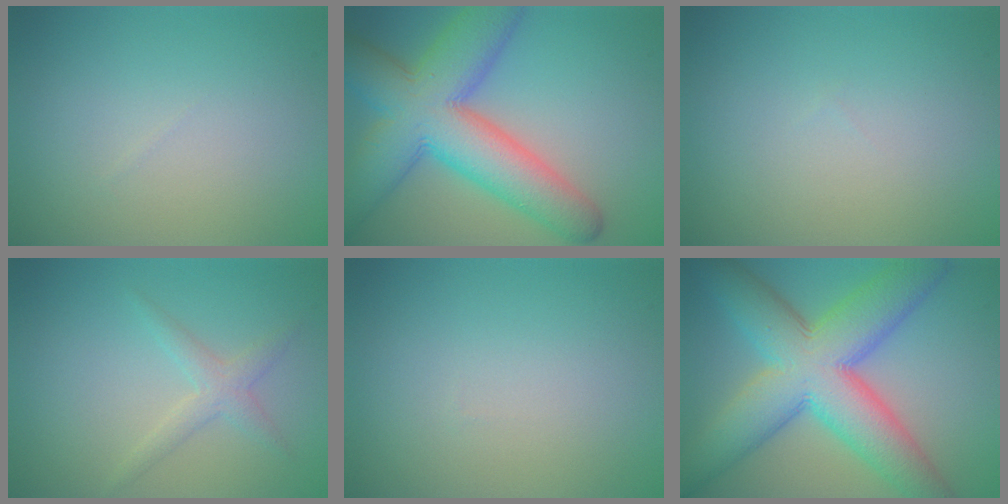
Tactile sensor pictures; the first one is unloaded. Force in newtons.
{"total": 11.8, "press": 11.8, "slide": 0.6}
{"total": 0.0}
{"total": 1.9, "press": 1.9, "slide": 0.1}
{"total": 0.0}
{"total": 12.0, "press": 12.0, "slide": 0.5}